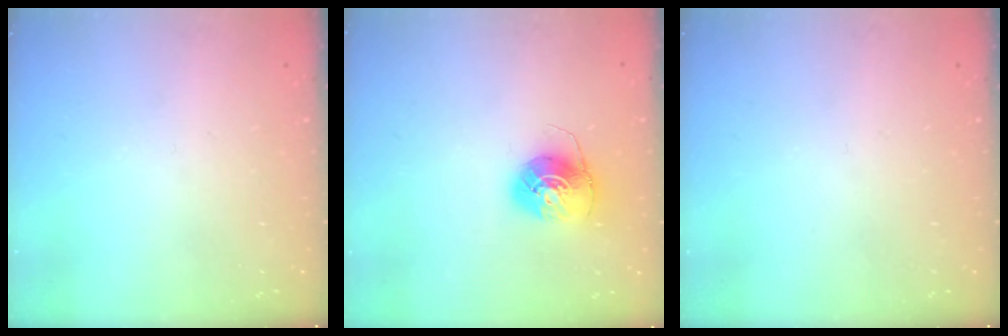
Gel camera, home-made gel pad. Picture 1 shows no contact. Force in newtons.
{"total": 8.1, "press": 8.1, "slide": 0.5}
{"total": 0.0}